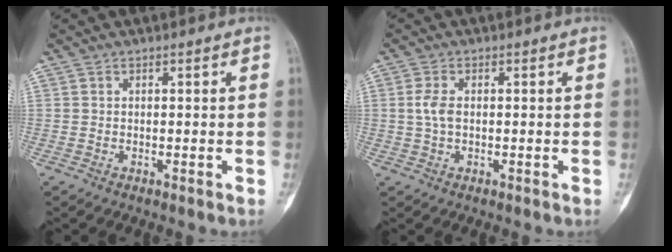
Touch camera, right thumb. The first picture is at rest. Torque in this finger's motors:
{"motor_torque": [0.26, 0.26, 0.19, -0.22, 0.14]}